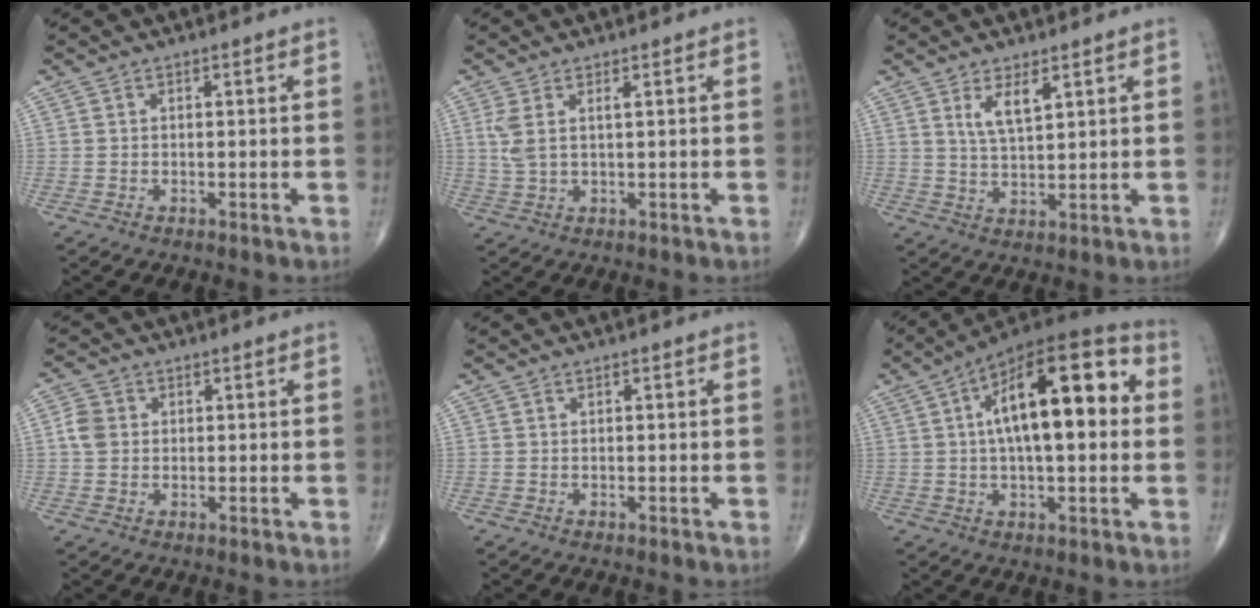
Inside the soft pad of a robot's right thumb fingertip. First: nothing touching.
{"total": 3.9, "force": [1.3, 1.2, 3.5], "torque": [-0.090, 0.001, 0.035]}
{"total": 5.0, "force": [2.6, 1.6, 4.0], "torque": [-0.073, -0.020, 0.056]}
{"total": 3.8, "force": [0.4, 3.2, 2.0], "torque": [-0.034, 0.005, 0.003]}
{"total": 0.0}
{"total": 21.0, "force": [3.3, 8.5, 18.9], "torque": [-0.281, 0.028, 0.039]}